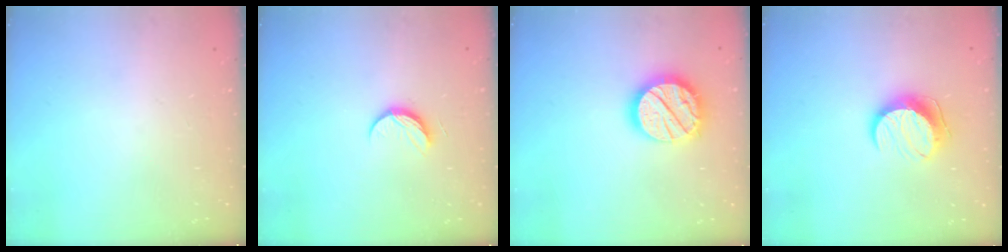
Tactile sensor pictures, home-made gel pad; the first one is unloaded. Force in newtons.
{"total": 6.6, "press": 6.5, "slide": 0.8}
{"total": 18.7, "press": 18.6, "slide": 1.5}
{"total": 10.5, "press": 10.5, "slide": 0.0}